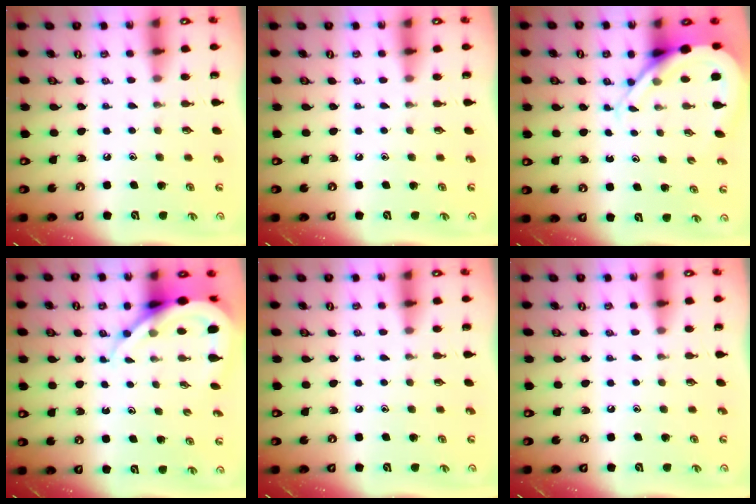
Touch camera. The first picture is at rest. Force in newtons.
{"total": 0.0}
{"total": 8.7, "press": 8.6, "slide": 0.7}
{"total": 9.4, "press": 9.4, "slide": 1.1}
{"total": 0.0}
{"total": 0.0}